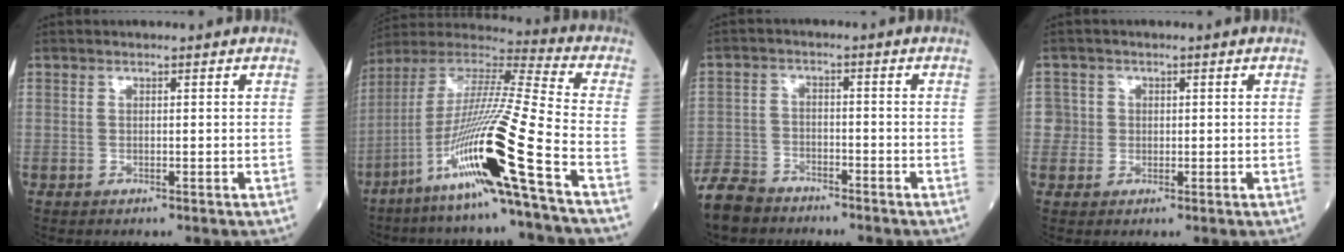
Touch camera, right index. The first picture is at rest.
{"total": 20.2, "force": [-9.3, -1.8, 17.9], "torque": [-0.373, -0.034, -0.184]}
{"total": 7.3, "force": [-6.5, 2.9, 1.9], "torque": [-0.044, -0.013, -0.122]}
{"total": 2.4, "force": [0.1, 2.4, -0.3], "torque": [0.023, 0.007, -0.004]}